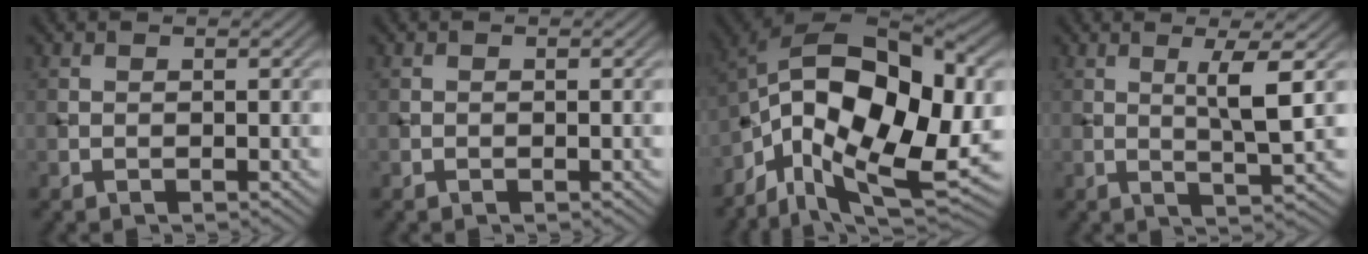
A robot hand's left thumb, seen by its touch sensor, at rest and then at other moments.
{"total": 0.0}
{"total": 18.7, "force": [-4.6, 10.1, 15.0], "torque": [-0.285, -0.018, -0.074]}
{"total": 4.6, "force": [1.2, 0.4, 4.4], "torque": [-0.088, -0.001, 0.028]}